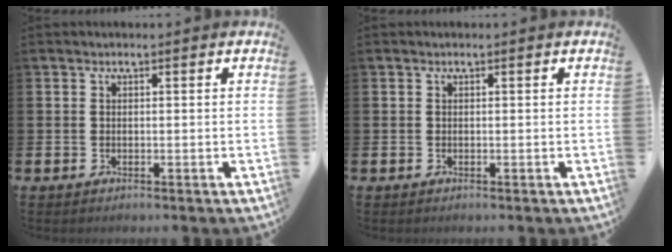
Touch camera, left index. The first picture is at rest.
{"total": 0.0}